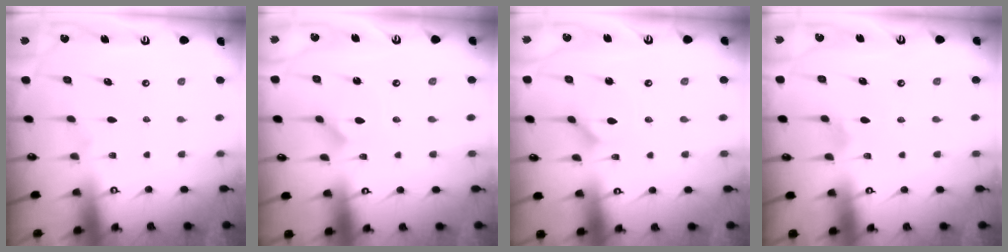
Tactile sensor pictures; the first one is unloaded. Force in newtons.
{"total": 2.9, "press": 2.9, "slide": 0.2}
{"total": 2.1, "press": 2.1, "slide": 0.3}
{"total": 1.9, "press": 1.8, "slide": 0.6}